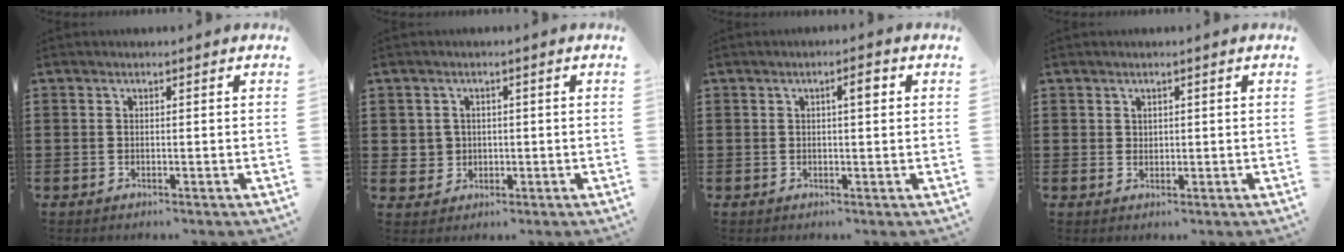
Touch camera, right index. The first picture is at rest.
{"total": 2.4, "force": [0.1, 2.4, 0.2], "torque": [-0.017, 0.008, -0.001]}
{"total": 2.4, "force": [0.6, 0.6, 2.3], "torque": [-0.029, 0.000, 0.003]}
{"total": 1.0, "force": [0.8, 0.7, 0.0], "torque": [-0.002, 0.002, 0.015]}